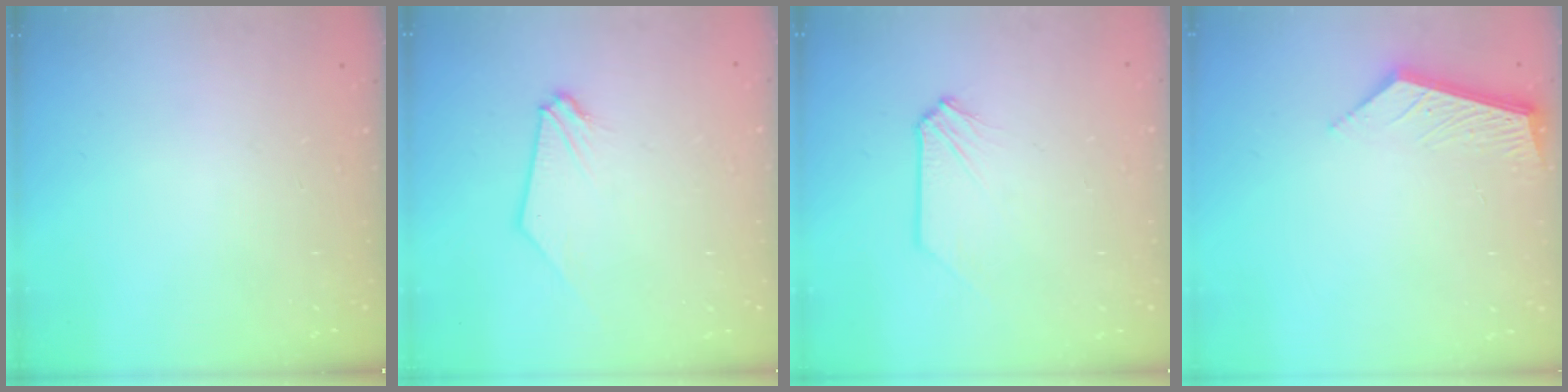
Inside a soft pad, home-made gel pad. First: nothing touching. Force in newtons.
{"total": 0.7, "press": 0.6, "slide": 0.2}
{"total": 0.0}
{"total": 6.0, "press": 6.0, "slide": 0.6}